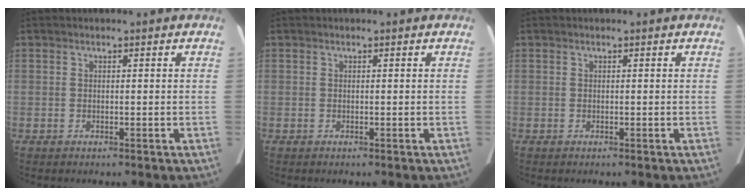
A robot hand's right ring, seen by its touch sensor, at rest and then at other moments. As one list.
[{"total": 0.0}, {"total": 0.0}]